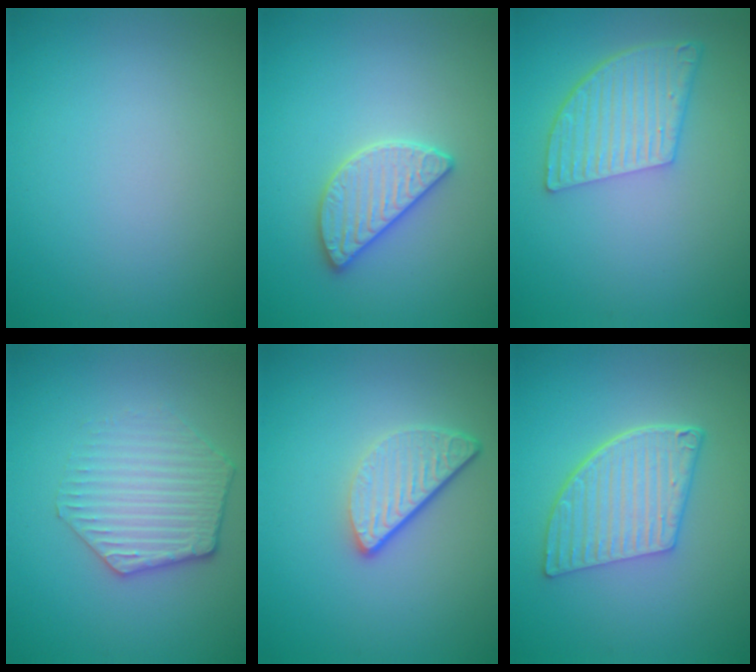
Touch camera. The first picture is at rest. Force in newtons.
{"total": 2.8, "press": 2.8, "slide": 0.2}
{"total": 5.6, "press": 4.3, "slide": 3.6}
{"total": 3.3, "press": 3.2, "slide": 1.0}
{"total": 3.3, "press": 2.6, "slide": 2.1}
{"total": 5.6, "press": 4.2, "slide": 3.7}